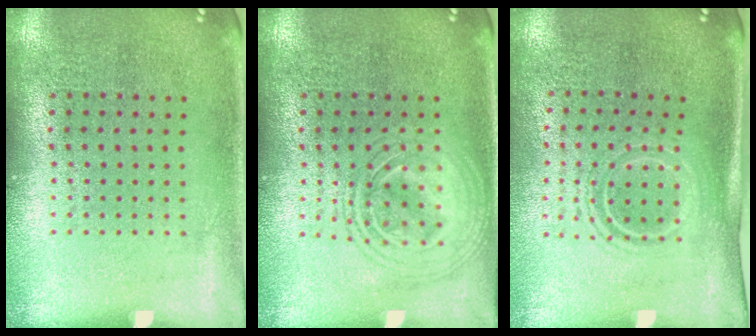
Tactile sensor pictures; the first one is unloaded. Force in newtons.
{"total": 2.9, "press": 2.9, "slide": 0.3}
{"total": 1.5, "press": 1.1, "slide": 1.0}